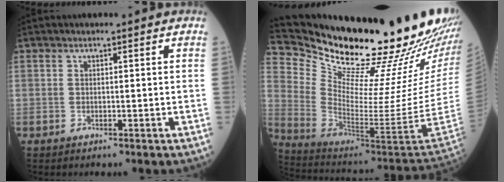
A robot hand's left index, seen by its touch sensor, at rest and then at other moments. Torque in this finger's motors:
{"motor_torque": [0.06, -0.42, 0.16, 0.01]}